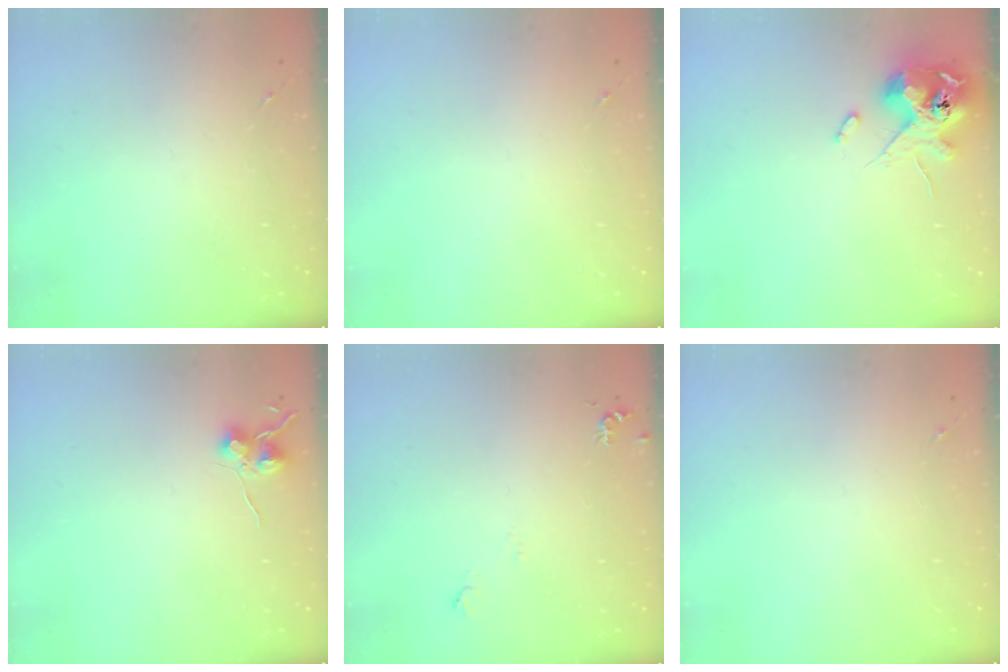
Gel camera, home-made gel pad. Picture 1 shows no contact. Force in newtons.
{"total": 0.0}
{"total": 12.7, "press": 12.5, "slide": 2.1}
{"total": 6.9, "press": 6.9, "slide": 0.6}
{"total": 5.5, "press": 5.5, "slide": 0.7}
{"total": 0.0}